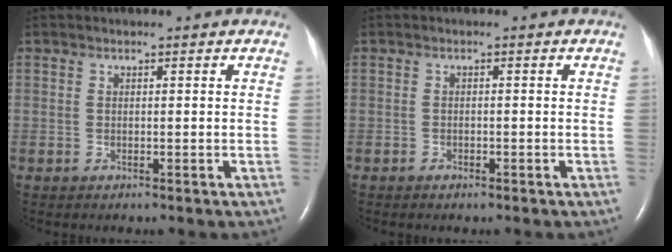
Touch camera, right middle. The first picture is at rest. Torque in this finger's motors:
{"motor_torque": [-0.03, 0.00, -0.08, -0.01]}